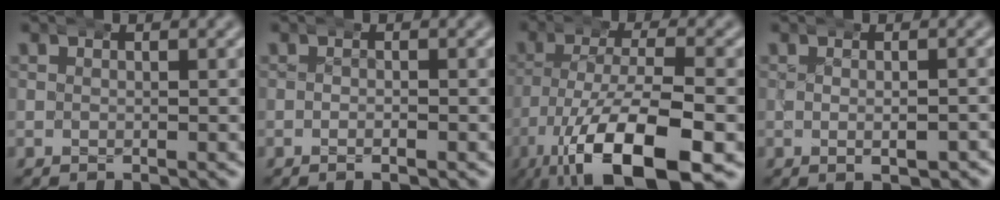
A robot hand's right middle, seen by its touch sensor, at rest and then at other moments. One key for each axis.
{"total": 0.5, "fx": -0.4, "fy": 0.0, "fz": 0.4, "tx": -0.010, "ty": 0.002, "tz": -0.011}
{"total": 9.4, "fx": -3.9, "fy": 3.6, "fz": 7.7, "tx": -0.158, "ty": -0.032, "tz": -0.041}
{"total": 1.3, "fx": -0.4, "fy": 0.6, "fz": 1.1, "tx": -0.015, "ty": -0.003, "tz": -0.008}